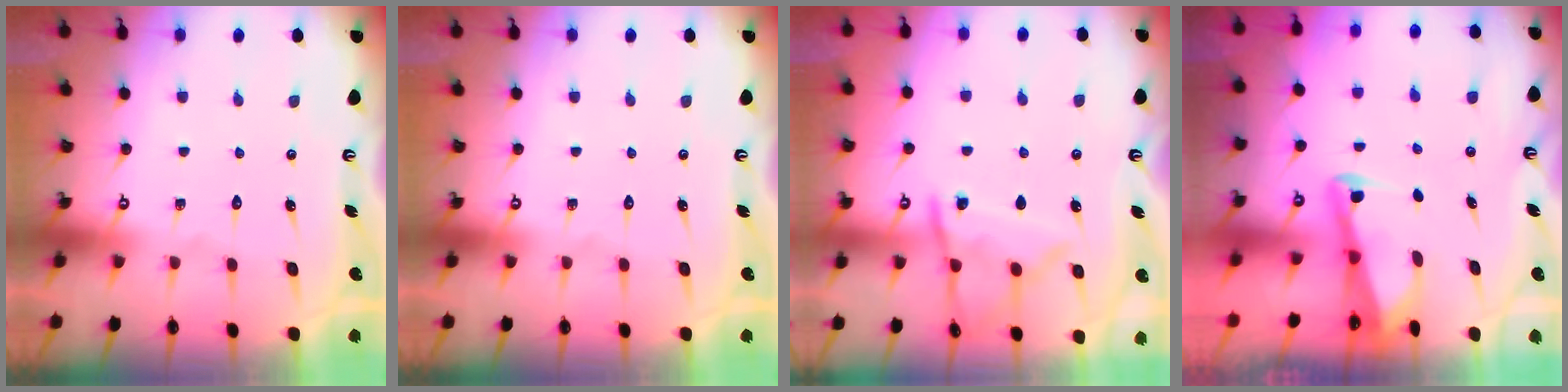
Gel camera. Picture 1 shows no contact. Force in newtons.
{"total": 0.0}
{"total": 10.2, "press": 10.2, "slide": 0.6}
{"total": 3.0, "press": 3.0, "slide": 0.4}